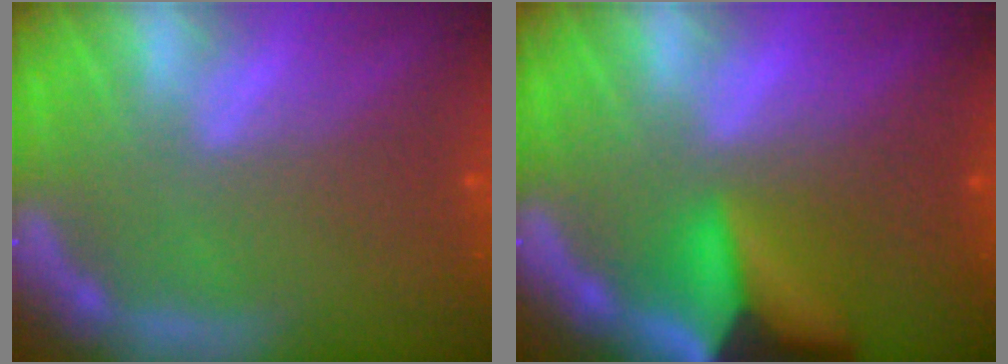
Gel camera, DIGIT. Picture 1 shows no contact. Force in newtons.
{"total": 9.0}